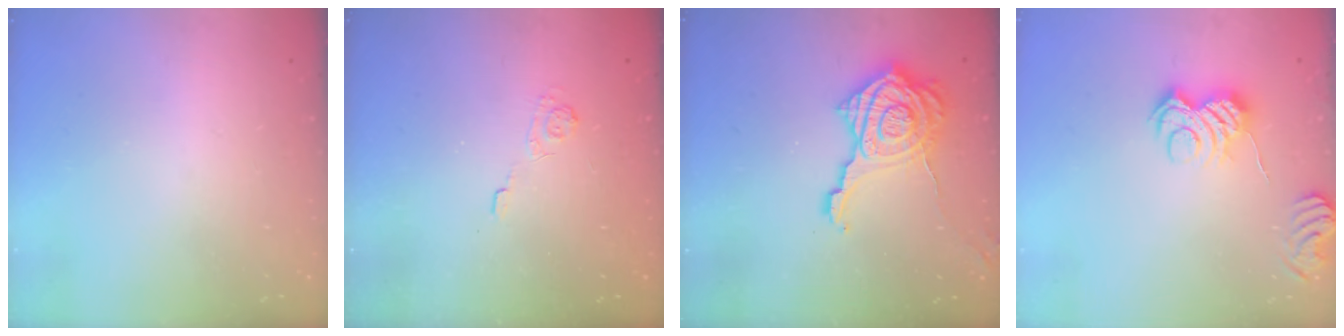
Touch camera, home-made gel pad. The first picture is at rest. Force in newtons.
{"total": 1.9, "press": 1.3, "slide": 1.3}
{"total": 19.0, "press": 18.9, "slide": 1.7}
{"total": 6.3, "press": 6.2, "slide": 0.9}